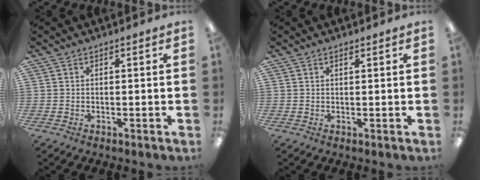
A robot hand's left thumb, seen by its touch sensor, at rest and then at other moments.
{"total": 0.8, "force": [0.6, 0.2, 0.5], "torque": [-0.003, -0.002, 0.009]}